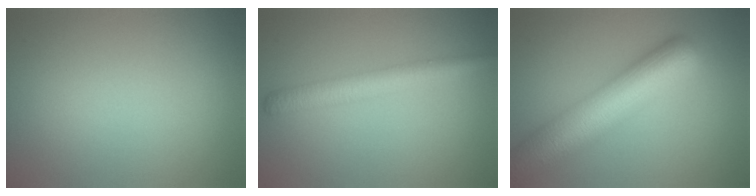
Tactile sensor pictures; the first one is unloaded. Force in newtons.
{"total": 3.4, "press": 3.4, "slide": 0.0}
{"total": 10.3, "press": 10.3, "slide": 0.4}